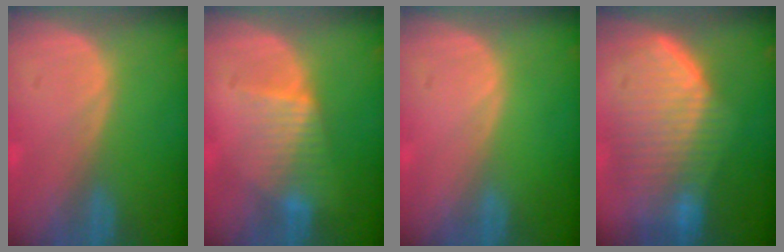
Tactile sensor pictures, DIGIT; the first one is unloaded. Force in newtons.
{"total": 5.0, "press": 4.9, "slide": 0.4}
{"total": 0.0}
{"total": 10.5, "press": 9.2, "slide": 5.0}